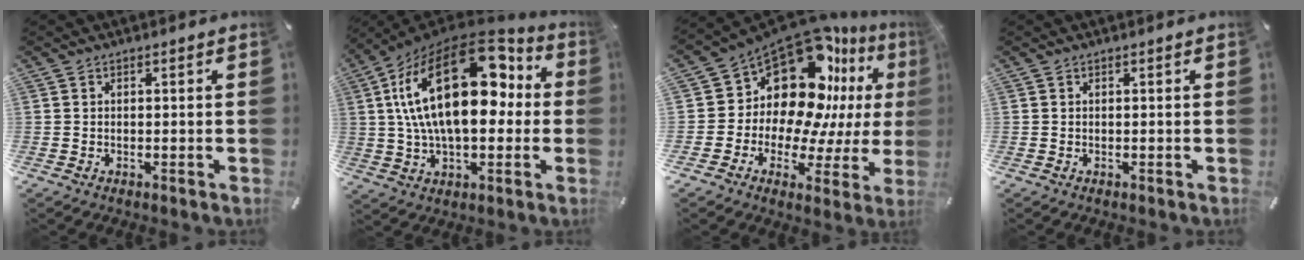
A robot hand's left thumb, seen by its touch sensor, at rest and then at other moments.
{"total": 27.5, "force": [6.2, 15.3, 21.9], "torque": [-0.398, -0.024, 0.104]}
{"total": 17.8, "force": [10.1, 11.3, 9.4], "torque": [-0.155, -0.113, 0.174]}
{"total": 0.0}